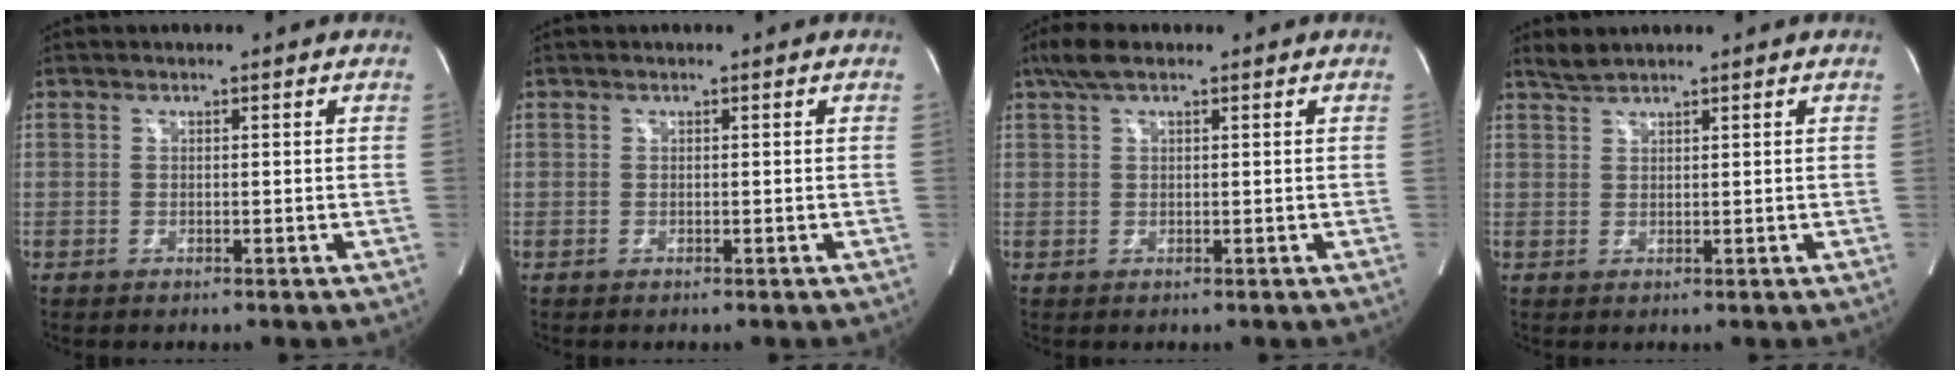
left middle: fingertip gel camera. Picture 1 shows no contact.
{"total": 0.0}
{"total": 3.7, "force": [2.5, 1.0, 2.6], "torque": [-0.058, 0.024, 0.049]}
{"total": 1.8, "force": [1.7, -0.1, 0.3], "torque": [-0.009, 0.009, 0.041]}